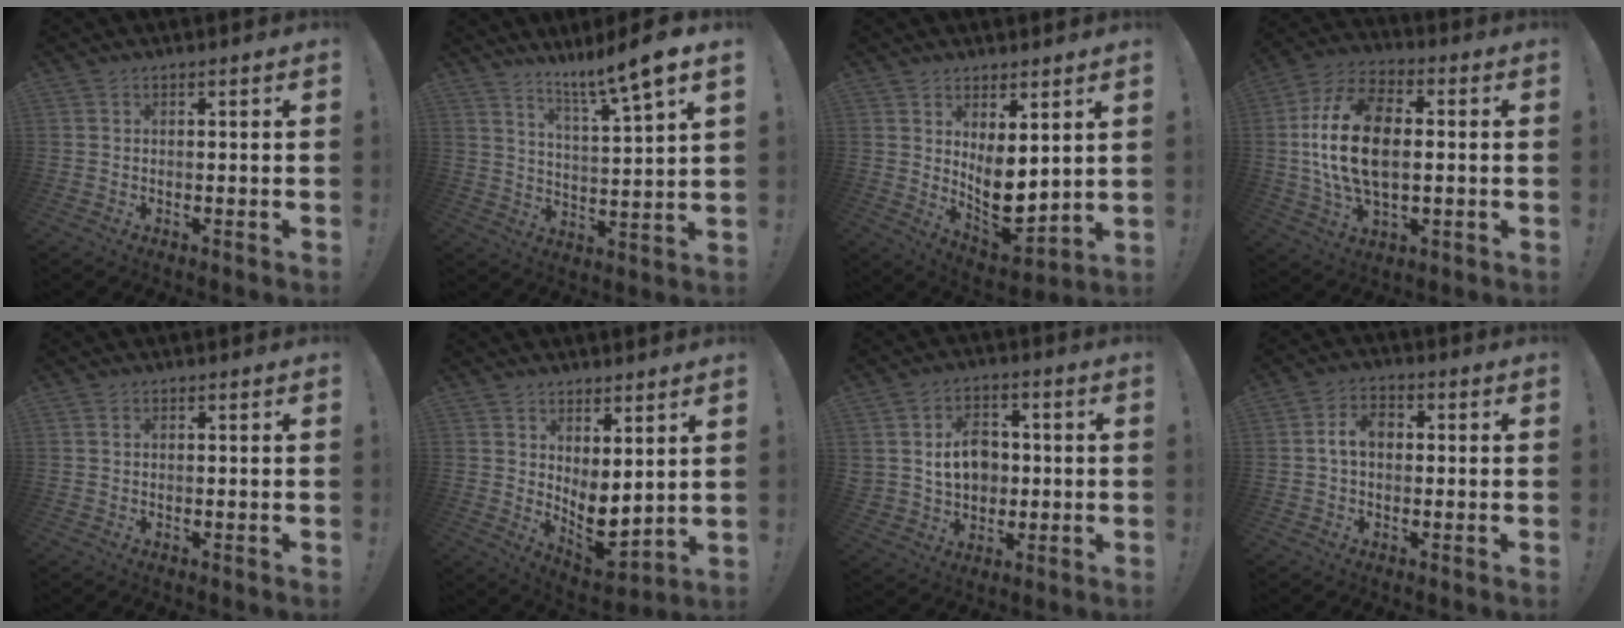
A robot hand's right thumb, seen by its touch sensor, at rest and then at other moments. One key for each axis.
{"total": 10.5, "fx": 7.8, "fy": -0.6, "fz": 7.0, "tx": -0.113, "ty": -0.060, "tz": 0.119}
{"total": 9.6, "fx": 2.3, "fy": 5.3, "fz": 7.6, "tx": -0.094, "ty": -0.047, "tz": 0.053}
{"total": 19.9, "fx": 0.4, "fy": 12.6, "fz": 15.4, "tx": -0.274, "ty": 0.001, "tz": 0.005}
{"total": 0.6, "fx": 0.3, "fy": 0.4, "fz": 0.3, "tx": -0.006, "ty": 0.002, "tz": 0.006}
{"total": 6.3, "fx": 1.9, "fy": 3.4, "fz": 5.1, "tx": -0.050, "ty": -0.045, "tz": 0.045}
{"total": 11.4, "fx": 1.4, "fy": 9.5, "fz": 6.1, "tx": -0.087, "ty": -0.003, "tz": 0.034}
{"total": 6.6, "fx": 0.6, "fy": 4.4, "fz": 4.8, "tx": -0.080, "ty": 0.012, "tz": 0.011}